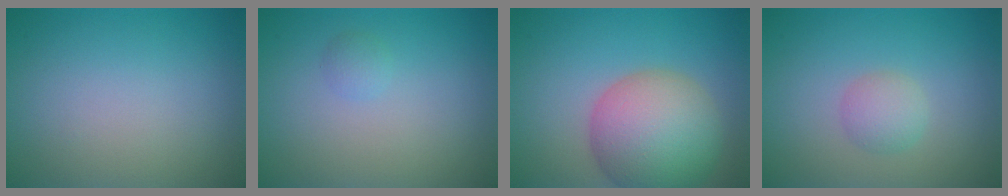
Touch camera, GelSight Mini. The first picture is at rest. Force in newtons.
{"total": 0.8, "press": 0.8, "slide": 0.0}
{"total": 9.4, "press": 9.4, "slide": 0.6}
{"total": 1.9, "press": 1.9, "slide": 0.0}